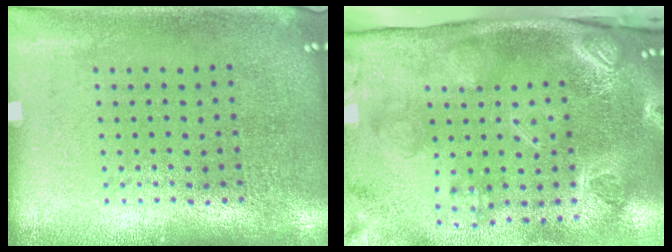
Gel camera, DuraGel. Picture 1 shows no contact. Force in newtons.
{"total": 4.4, "press": 3.1, "slide": 3.0}